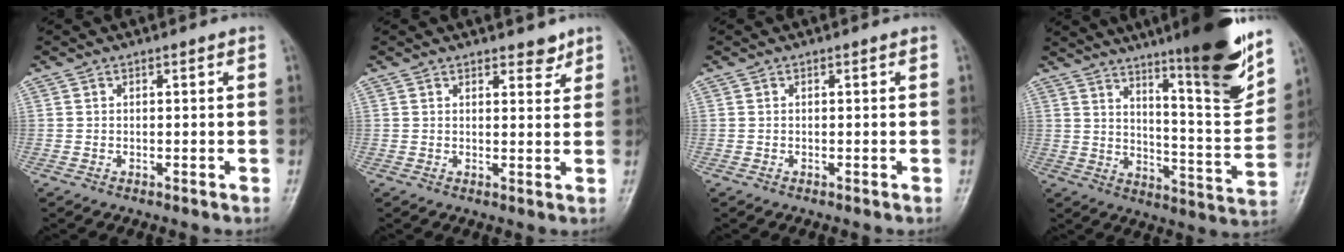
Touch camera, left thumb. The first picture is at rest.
{"total": 2.9, "force": [2.3, 1.3, 1.2], "torque": [0.000, -0.015, 0.031]}
{"total": 0.0}
{"total": 20.4, "force": [13.4, 2.8, 15.2], "torque": [-0.186, -0.079, 0.205]}